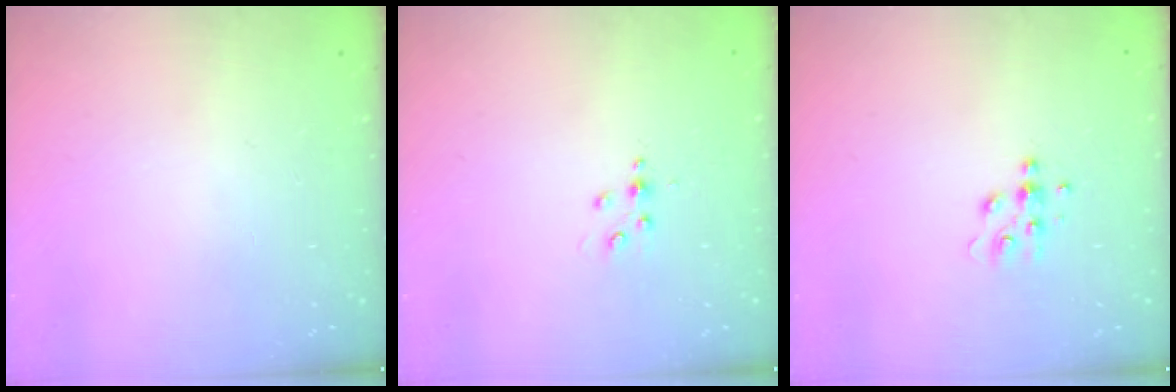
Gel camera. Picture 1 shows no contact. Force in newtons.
{"total": 3.2, "press": 3.2, "slide": 0.5}
{"total": 5.9, "press": 5.9, "slide": 0.7}